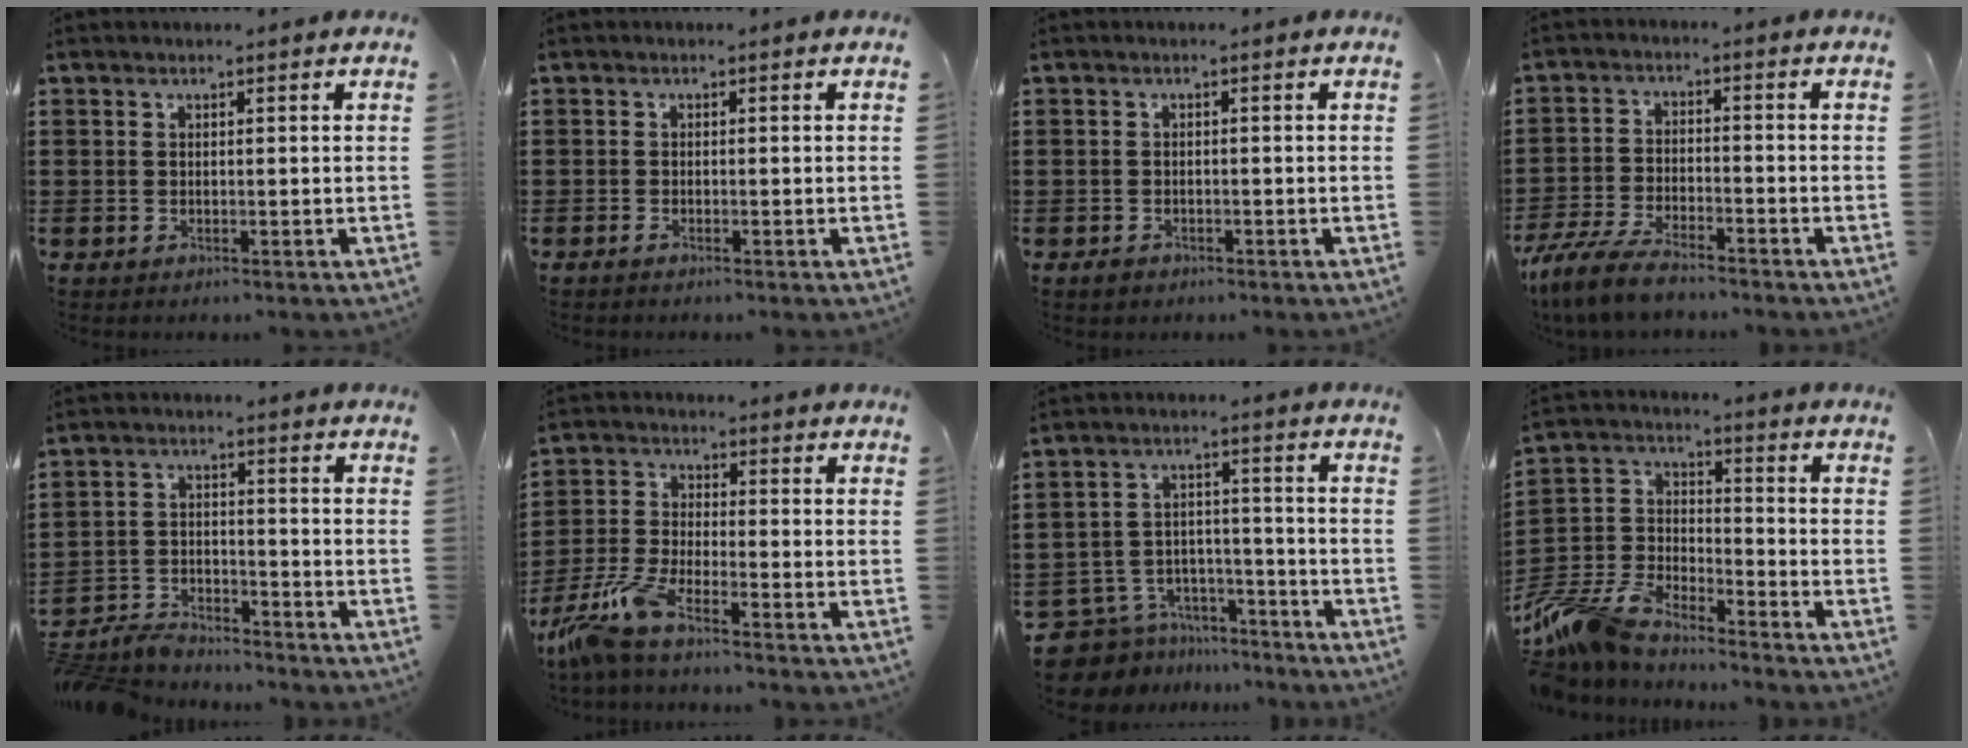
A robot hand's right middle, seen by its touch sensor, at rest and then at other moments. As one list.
[{"total": 0.6, "force": [-0.6, 0.1, 0.3], "torque": [-0.008, -0.003, -0.011]}, {"total": 1.0, "force": [-0.7, 0.5, 0.4], "torque": [-0.011, -0.002, -0.015]}, {"total": 6.4, "force": [-5.6, 1.2, 2.9], "torque": [-0.080, -0.004, -0.111]}, {"total": 5.2, "force": [-5.0, 1.1, 0.9], "torque": [-0.030, 0.005, -0.105]}, {"total": 7.5, "force": [-6.0, 1.1, 4.4], "torque": [-0.123, -0.017, -0.124]}, {"total": 7.4, "force": [-7.1, 1.8, 0.6], "torque": [-0.034, 0.011, -0.147]}, {"total": 9.3, "force": [-8.7, 1.7, 2.7], "torque": [-0.085, 0.003, -0.183]}]